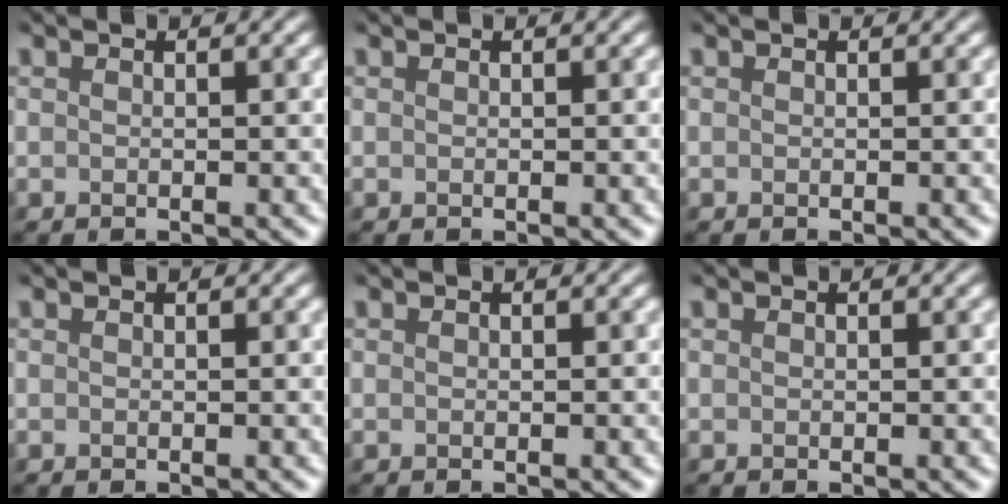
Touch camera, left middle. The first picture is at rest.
{"total": 0.0}
{"total": 0.0}
{"total": 0.0}
{"total": 0.0}
{"total": 0.0}